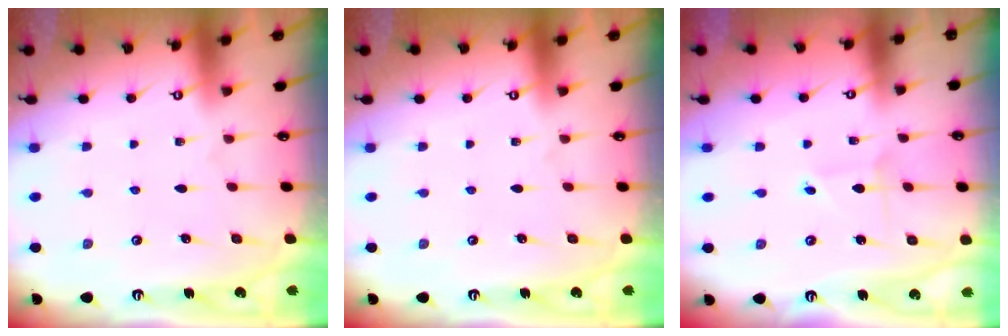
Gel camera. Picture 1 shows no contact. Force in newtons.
{"total": 0.0}
{"total": 2.0, "press": 2.0, "slide": 0.1}